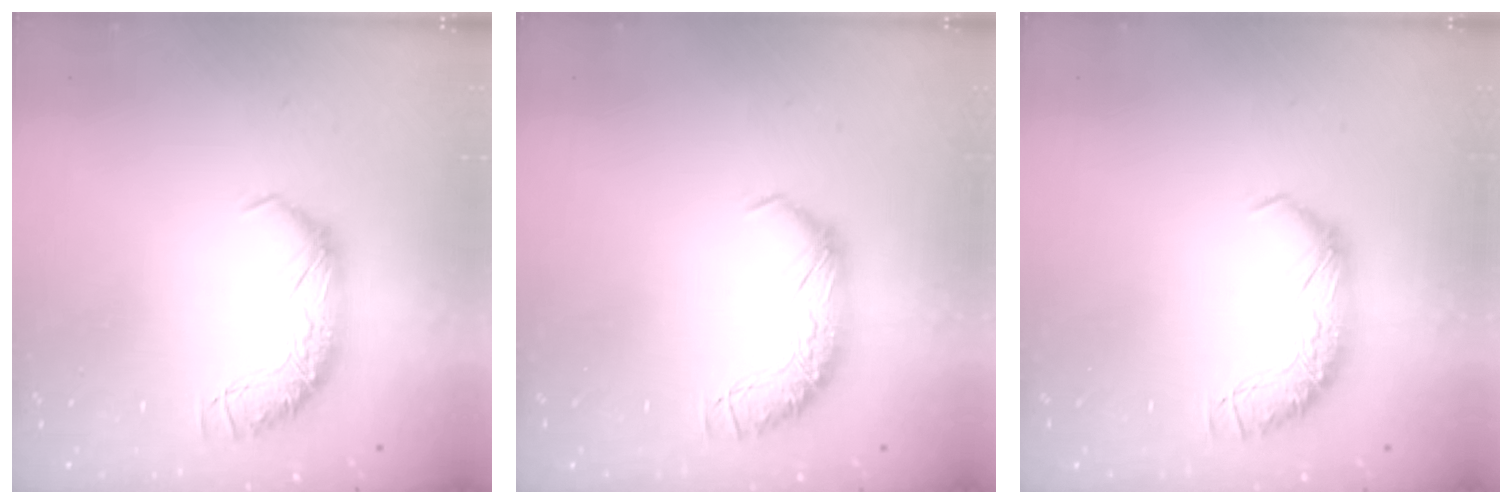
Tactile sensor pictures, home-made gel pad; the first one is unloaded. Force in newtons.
{"total": 0.0}
{"total": 0.0}